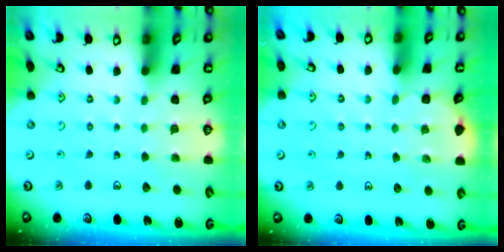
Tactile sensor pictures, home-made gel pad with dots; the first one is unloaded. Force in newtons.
{"total": 2.2, "press": 2.2, "slide": 0.3}